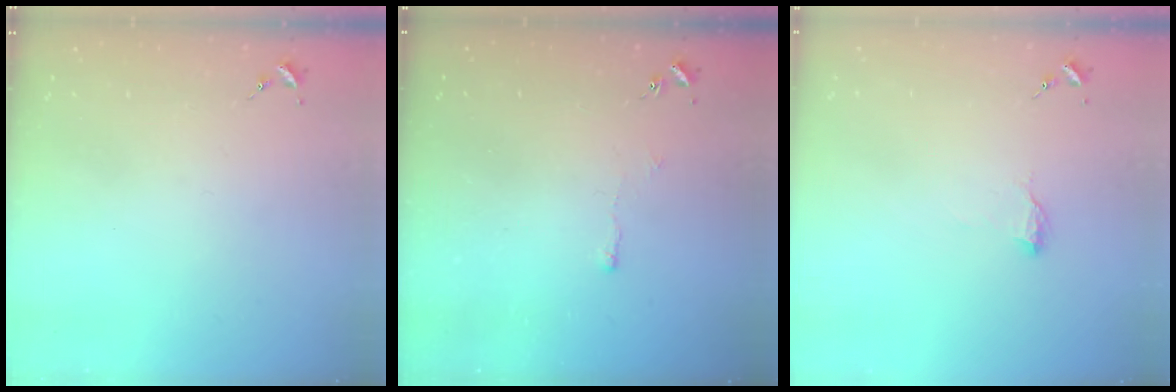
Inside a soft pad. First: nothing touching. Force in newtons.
{"total": 2.8, "press": 2.8, "slide": 0.6}
{"total": 6.8, "press": 6.8, "slide": 0.8}